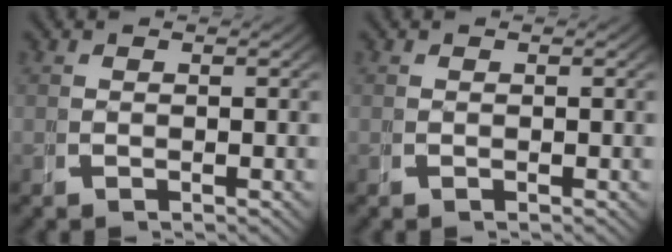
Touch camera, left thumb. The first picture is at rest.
{"total": 0.0}